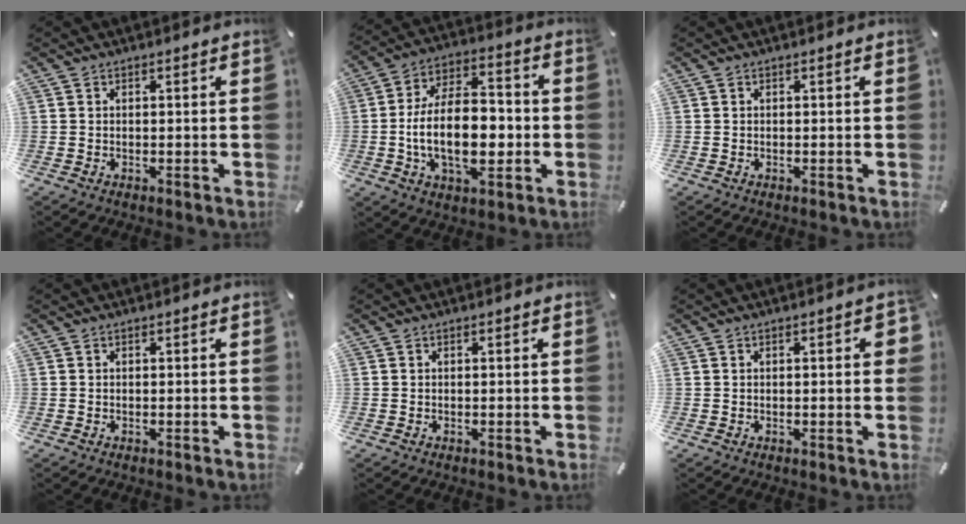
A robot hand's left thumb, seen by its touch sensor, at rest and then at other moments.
{"total": 17.4, "force": [-3.3, 9.9, 14.0], "torque": [-0.271, 0.005, -0.062]}
{"total": 0.0}
{"total": 0.0}
{"total": 0.0}
{"total": 3.0, "force": [0.4, 1.0, 2.9], "torque": [-0.029, -0.003, 0.000]}